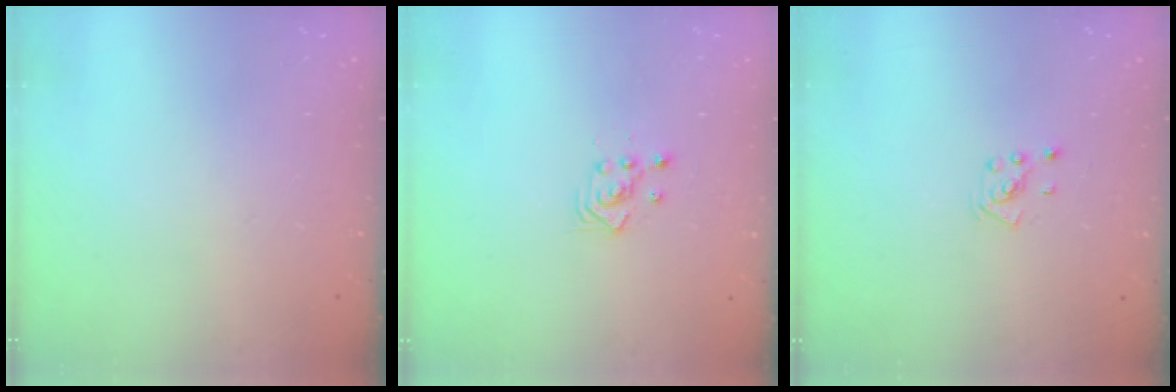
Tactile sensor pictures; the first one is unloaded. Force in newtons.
{"total": 2.3, "press": 2.3, "slide": 0.3}
{"total": 2.2, "press": 2.2, "slide": 0.6}